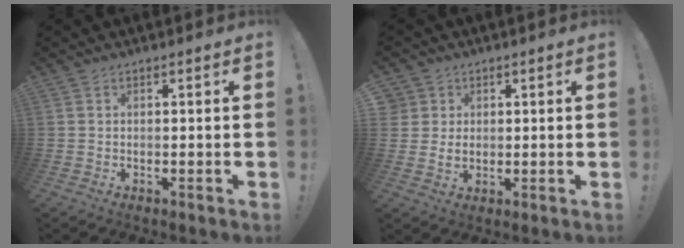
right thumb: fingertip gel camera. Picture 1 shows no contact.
{"total": 4.1, "force": [1.5, 3.7, 0.8], "torque": [-0.020, -0.005, 0.028]}